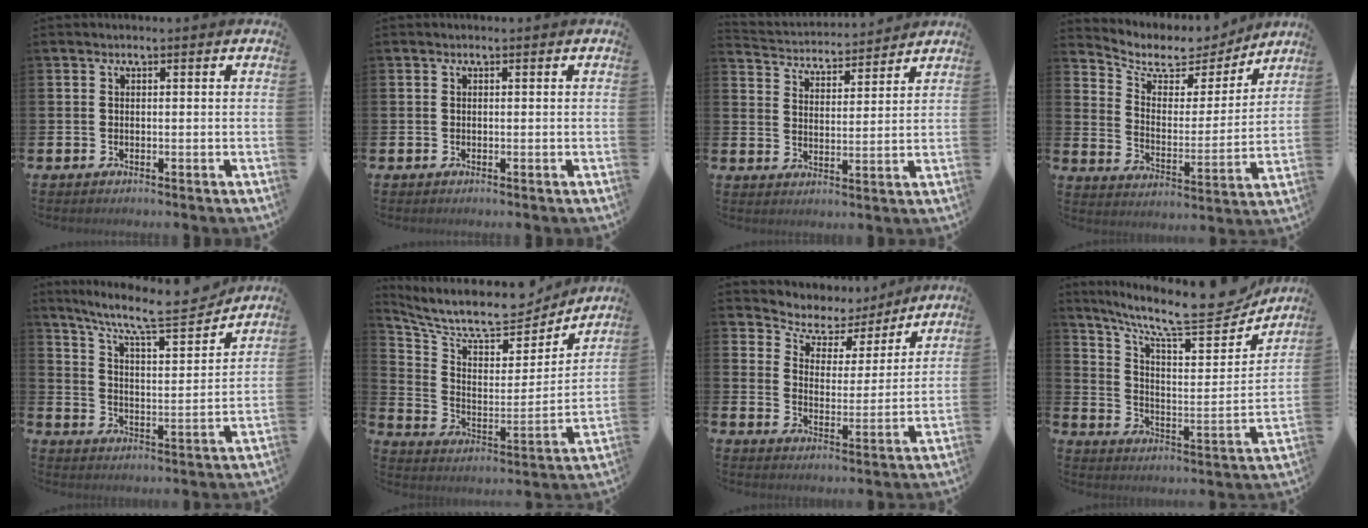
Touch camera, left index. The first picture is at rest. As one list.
[{"total": 0.0}, {"total": 3.9, "force": [3.8, 0.8, -0.4], "torque": [-0.019, -0.033, 0.063]}, {"total": 6.2, "force": [5.3, 2.9, 1.2], "torque": [-0.057, -0.043, 0.087]}, {"total": 9.5, "force": [8.4, 1.2, 4.3], "torque": [-0.103, -0.058, 0.139]}, {"total": 9.6, "force": [8.8, 2.4, 3.2], "torque": [-0.103, -0.063, 0.150]}, {"total": 6.5, "force": [5.8, 2.8, 0.5], "torque": [-0.037, -0.051, 0.098]}, {"total": 11.1, "force": [9.5, 2.4, 5.2], "torque": [-0.114, -0.075, 0.153]}]